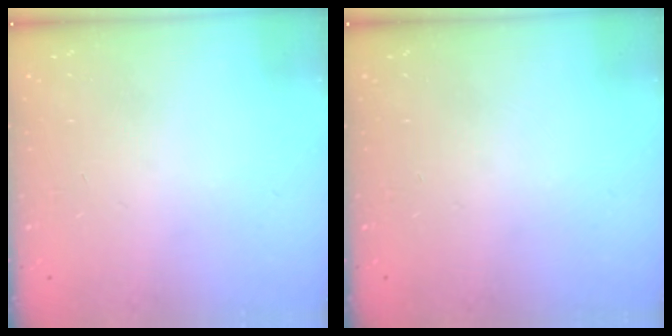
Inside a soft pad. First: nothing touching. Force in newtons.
{"total": 0.0}